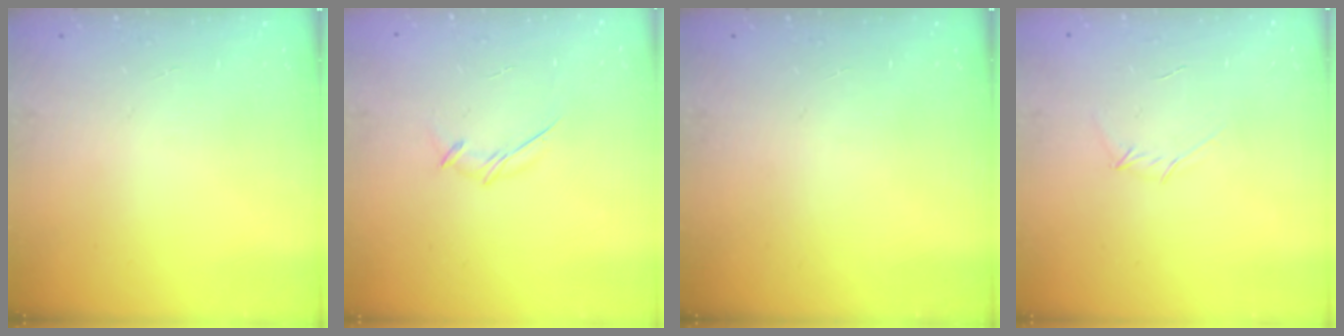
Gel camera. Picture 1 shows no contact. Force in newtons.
{"total": 3.8, "press": 3.7, "slide": 0.7}
{"total": 0.0}
{"total": 3.5, "press": 3.4, "slide": 0.8}